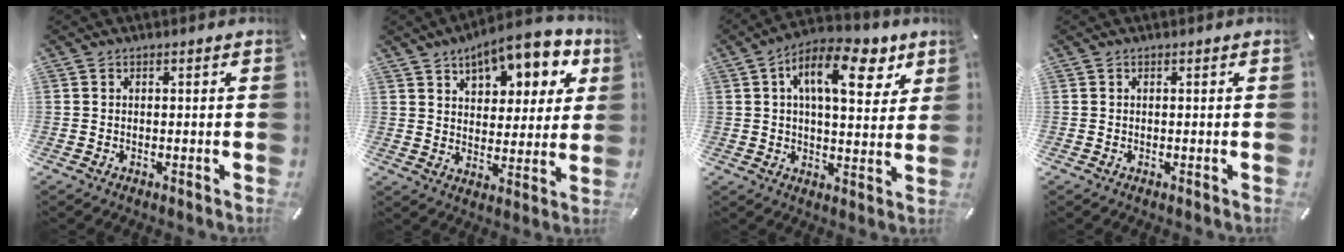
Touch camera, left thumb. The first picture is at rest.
{"total": 12.7, "force": [8.5, 6.6, 6.7], "torque": [-0.096, -0.047, 0.147]}
{"total": 15.2, "force": [6.6, 7.2, 11.5], "torque": [-0.172, -0.020, 0.106]}
{"total": 0.0}